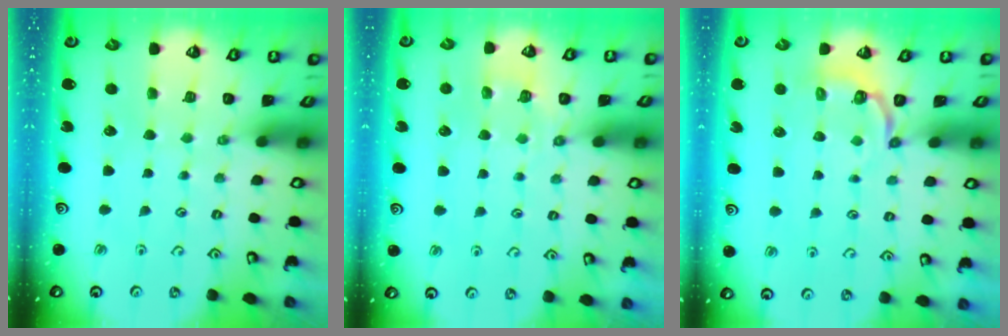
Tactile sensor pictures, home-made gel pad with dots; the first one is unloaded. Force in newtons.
{"total": 3.0, "press": 2.5, "slide": 1.6}
{"total": 4.4, "press": 3.8, "slide": 2.3}